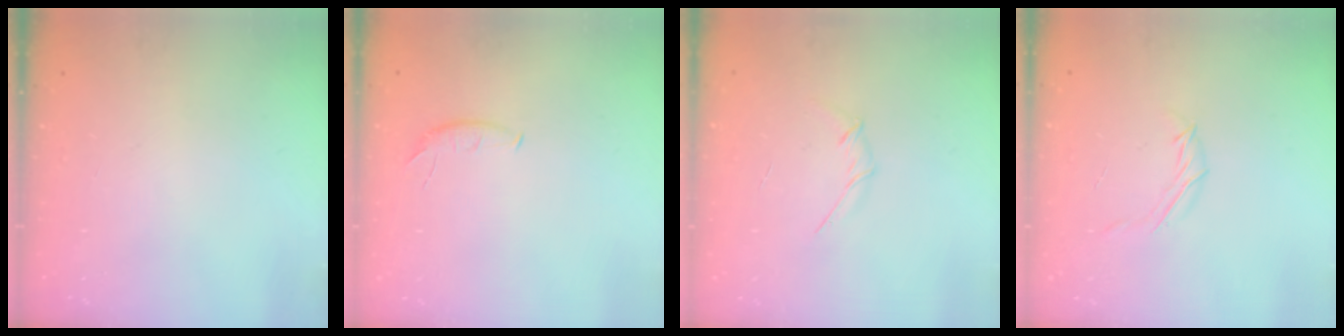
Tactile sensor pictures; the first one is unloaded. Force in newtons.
{"total": 5.5, "press": 5.5, "slide": 0.5}
{"total": 3.3, "press": 3.2, "slide": 0.9}
{"total": 4.5, "press": 4.4, "slide": 0.9}